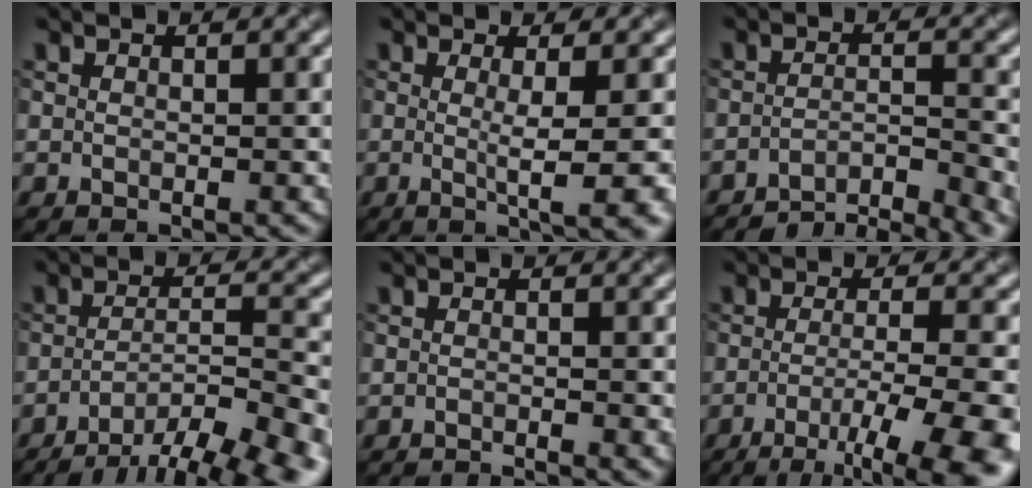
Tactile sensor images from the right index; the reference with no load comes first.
{"total": 5.2, "force": [-0.4, 1.0, 5.1], "torque": [-0.074, -0.005, -0.005]}
{"total": 6.8, "force": [-5.6, 1.5, 3.5], "torque": [-0.045, -0.003, -0.087]}
{"total": 12.1, "force": [-9.0, 3.3, 7.4], "torque": [-0.113, -0.017, -0.123]}
{"total": 2.2, "force": [-1.7, 0.3, 1.3], "torque": [-0.011, -0.004, -0.031]}
{"total": 10.3, "force": [-4.9, 2.7, 8.6], "torque": [-0.123, -0.015, -0.071]}